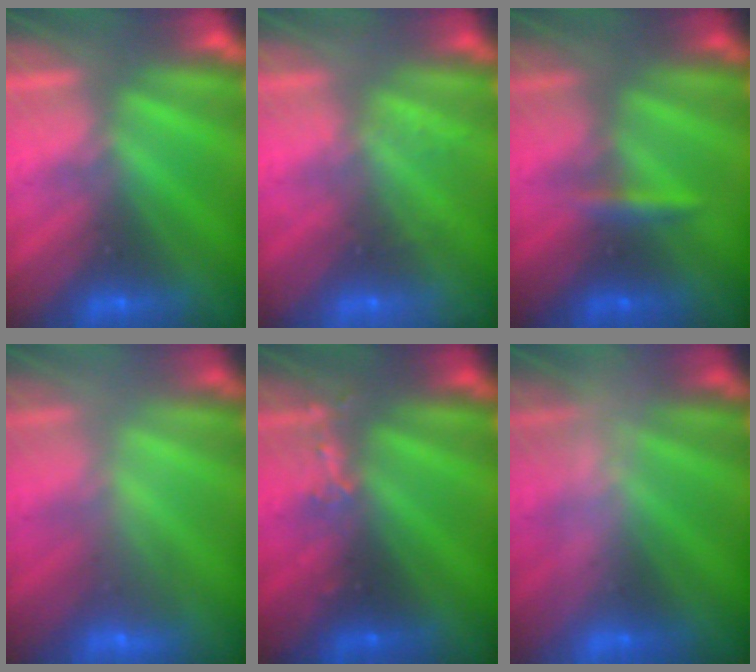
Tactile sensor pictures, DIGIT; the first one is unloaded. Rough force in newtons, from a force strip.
{"total": 2.2}
{"total": 2.3}
{"total": 2.2}
{"total": 2.6}
{"total": 2.8}